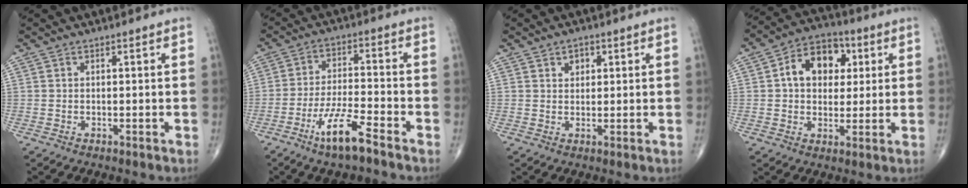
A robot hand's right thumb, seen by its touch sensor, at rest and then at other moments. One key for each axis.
{"total": 9.1, "fx": -5.8, "fy": 1.4, "fz": 6.9, "tx": -0.136, "ty": 0.025, "tz": -0.108}
{"total": 2.6, "fx": 1.2, "fy": 1.8, "fz": 1.3, "tx": -0.004, "ty": -0.004, "tz": 0.017}
{"total": 11.7, "fx": 2.7, "fy": 8.4, "fz": 7.7, "tx": -0.086, "ty": 0.010, "tz": 0.036}